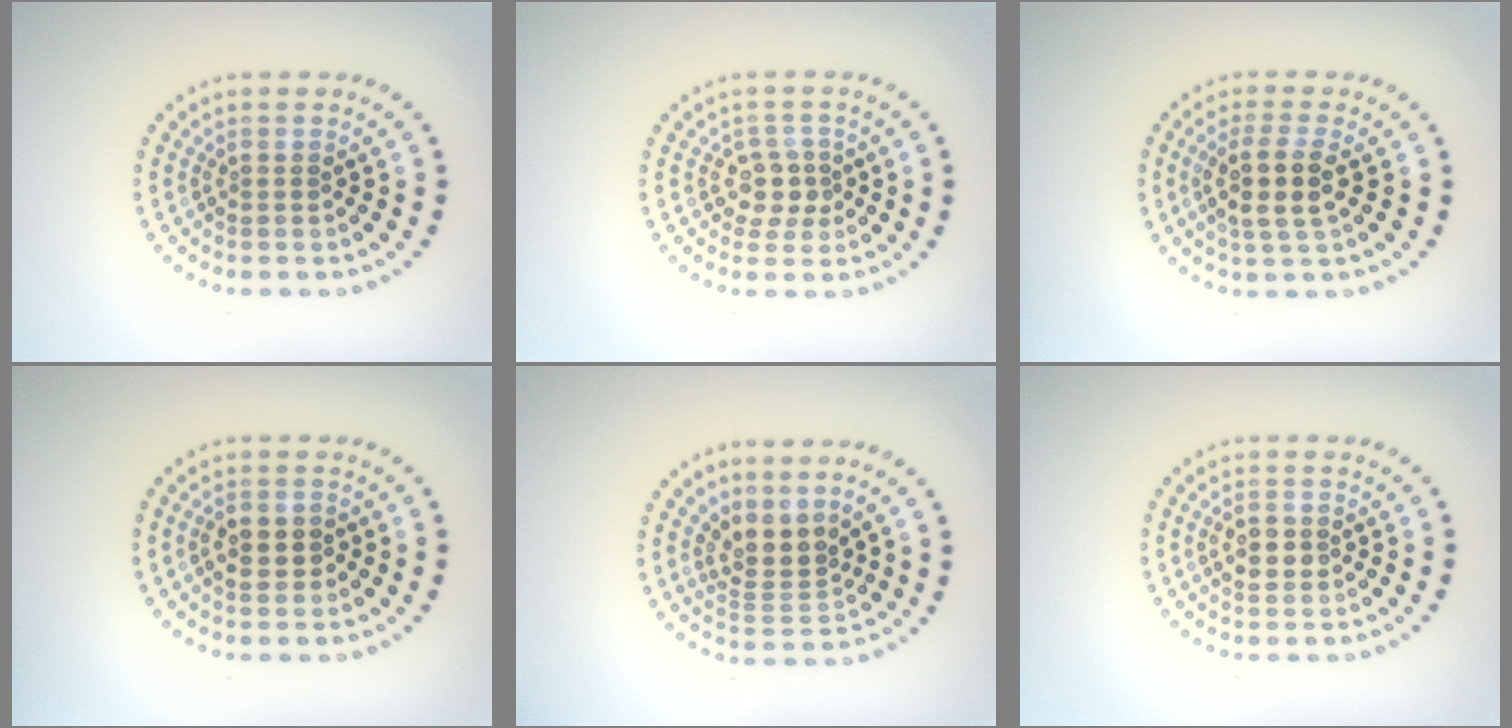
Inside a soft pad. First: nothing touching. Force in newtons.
{"total": 2.5, "press": 2.2, "slide": 1.1}
{"total": 3.3, "press": 3.0, "slide": 1.5}
{"total": 2.0, "press": 2.0, "slide": 0.2}
{"total": 3.0, "press": 2.1, "slide": 2.1}
{"total": 2.1, "press": 2.0, "slide": 0.2}